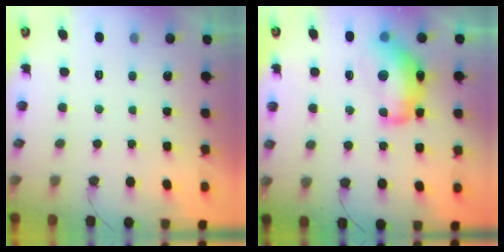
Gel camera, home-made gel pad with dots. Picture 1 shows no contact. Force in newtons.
{"total": 15.0, "press": 14.9, "slide": 1.2}